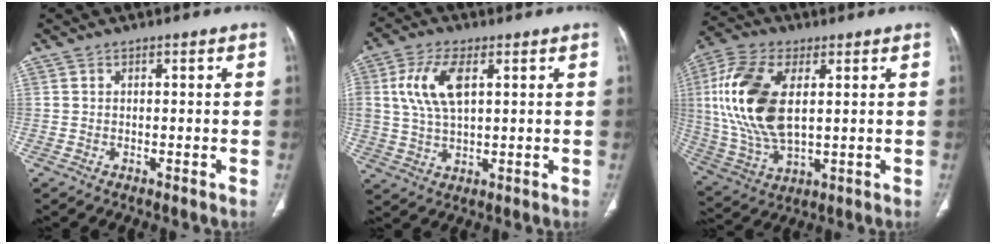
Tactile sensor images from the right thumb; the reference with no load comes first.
{"total": 10.0, "force": [2.9, 5.0, 8.1], "torque": [-0.170, 0.001, 0.057]}
{"total": 18.4, "force": [3.4, 9.6, 15.4], "torque": [-0.329, -0.006, 0.068]}